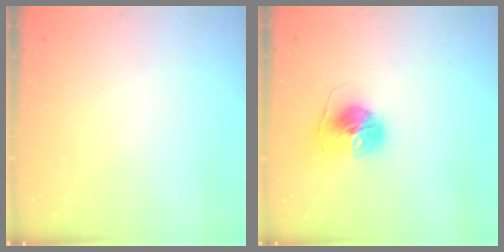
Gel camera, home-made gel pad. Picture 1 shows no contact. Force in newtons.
{"total": 10.1, "press": 10.1, "slide": 0.2}